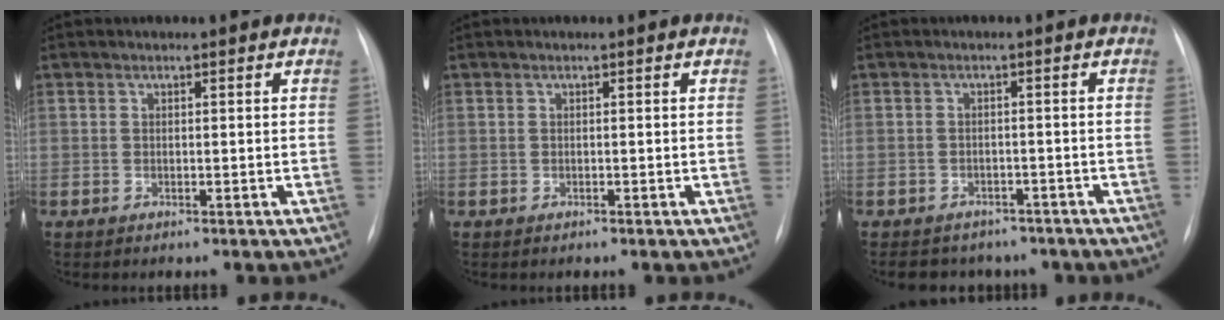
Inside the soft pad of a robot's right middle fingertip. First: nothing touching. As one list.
[{"total": 0.0}, {"total": 8.2, "force": [-6.6, 4.6, 1.8], "torque": [-0.022, 0.009, -0.071]}]